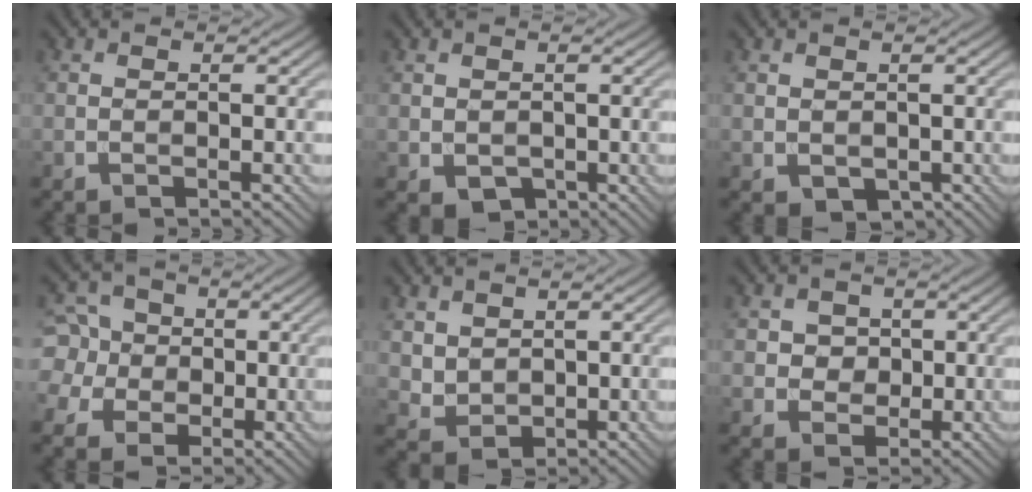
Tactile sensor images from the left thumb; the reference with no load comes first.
{"total": 2.0, "force": [0.0, 1.8, 1.0], "torque": [-0.029, -0.010, 0.005]}
{"total": 1.8, "force": [0.2, 1.6, 0.9], "torque": [-0.028, -0.010, 0.009]}
{"total": 7.7, "force": [0.0, 7.2, 2.7], "torque": [-0.091, 0.014, -0.019]}
{"total": 3.6, "force": [1.8, 2.7, 1.5], "torque": [-0.050, -0.009, 0.041]}
{"total": 4.2, "force": [1.2, 3.8, 1.3], "torque": [-0.044, -0.012, 0.026]}